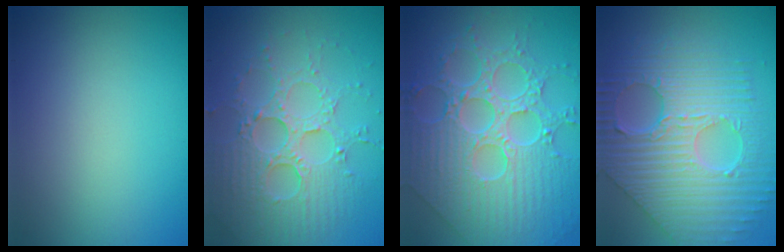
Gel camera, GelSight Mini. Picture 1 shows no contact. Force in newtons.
{"total": 4.8, "press": 4.4, "slide": 2.0}
{"total": 9.1, "press": 6.6, "slide": 6.2}
{"total": 9.9, "press": 6.9, "slide": 7.0}